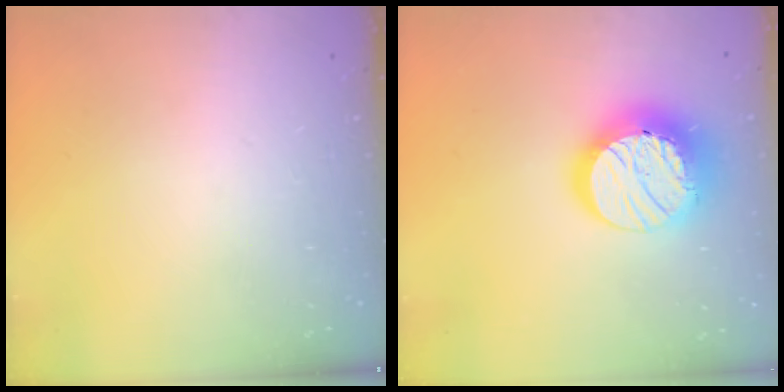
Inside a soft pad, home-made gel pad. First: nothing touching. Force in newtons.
{"total": 18.5, "press": 18.4, "slide": 1.3}